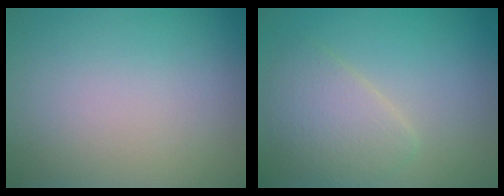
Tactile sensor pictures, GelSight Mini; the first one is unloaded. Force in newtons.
{"total": 3.6, "press": 3.6, "slide": 0.3}